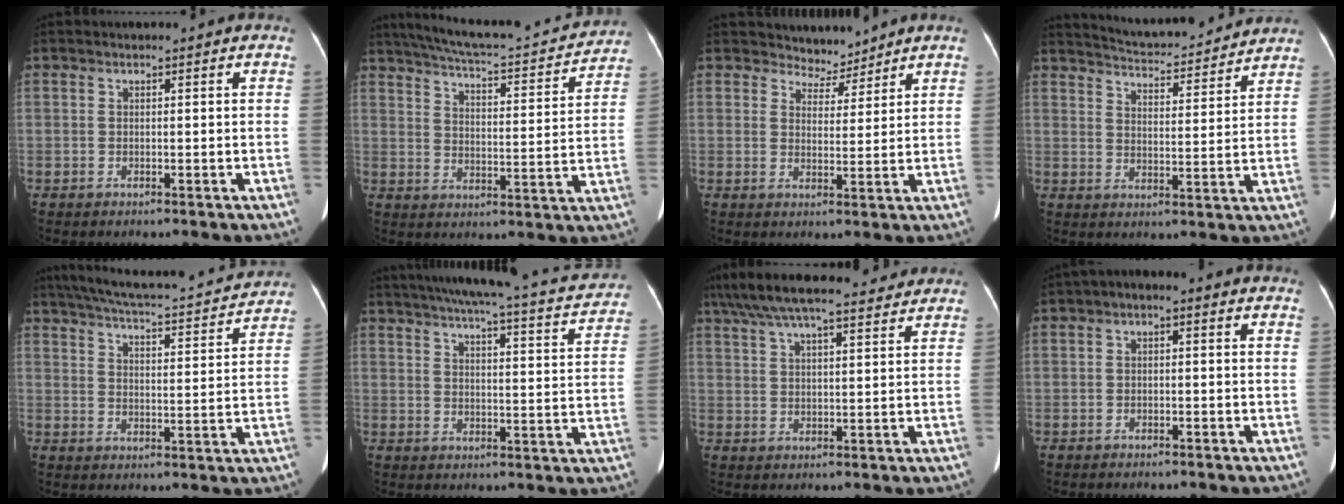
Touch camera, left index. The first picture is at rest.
{"total": 20.8, "force": [18.9, 3.1, 8.3], "torque": [-0.135, 0.000, 0.251]}
{"total": 3.8, "force": [3.5, 1.3, -0.5], "torque": [0.009, 0.000, 0.055]}
{"total": 15.1, "force": [14.3, 1.6, 4.6], "torque": [-0.074, 0.011, 0.200]}
{"total": 20.1, "force": [18.2, 2.5, 8.0], "torque": [-0.136, 0.012, 0.248]}
{"total": 25.4, "force": [22.7, 3.2, 10.9], "torque": [-0.167, -0.018, 0.279]}
{"total": 18.0, "force": [15.4, 3.5, 8.6], "torque": [-0.168, 0.047, 0.233]}
{"total": 2.3, "force": [0.3, 1.2, 1.9], "torque": [-0.030, 0.015, -0.001]}